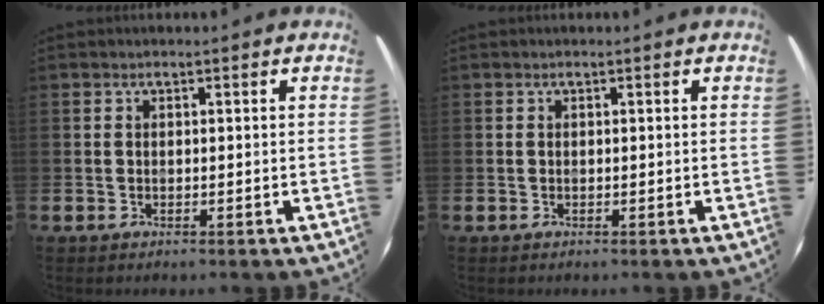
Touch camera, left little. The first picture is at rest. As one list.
[{"total": 0.0}]